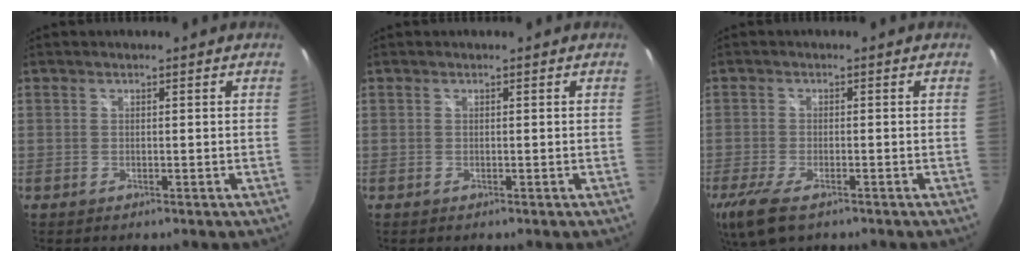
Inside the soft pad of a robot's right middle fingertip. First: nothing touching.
{"total": 0.0}
{"total": 7.9, "force": [-4.8, 2.9, 5.6], "torque": [-0.133, -0.030, -0.089]}